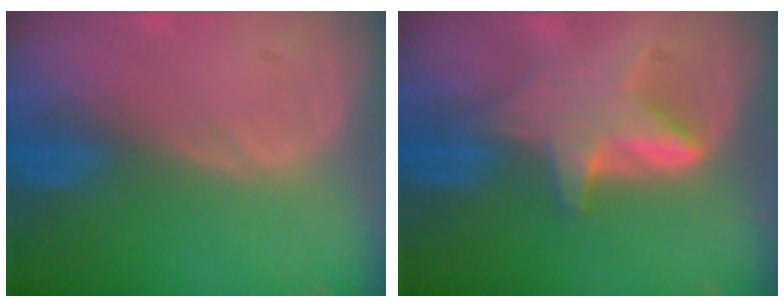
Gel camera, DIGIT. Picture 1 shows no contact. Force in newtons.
{"total": 6.1, "press": 5.7, "slide": 2.2}